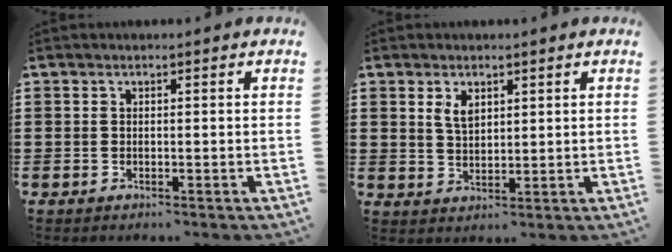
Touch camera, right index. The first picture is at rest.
{"total": 2.9, "force": [1.6, 1.6, 1.9], "torque": [-0.042, 0.005, 0.028]}